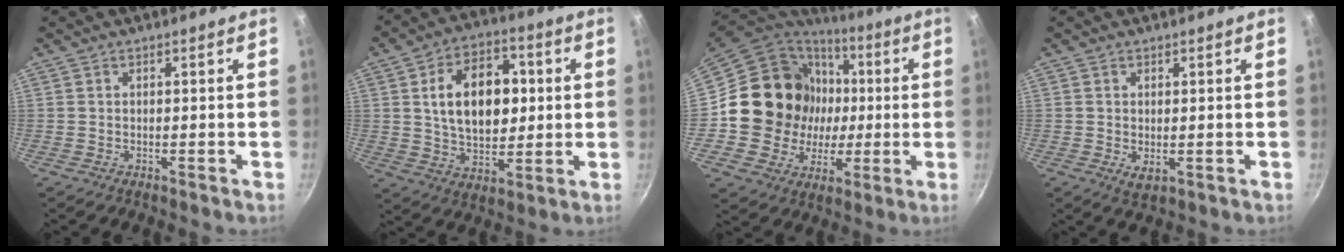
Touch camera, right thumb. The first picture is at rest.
{"total": 16.3, "force": [2.5, 10.8, 12.0], "torque": [-0.154, 0.003, 0.040]}
{"total": 20.9, "force": [1.3, 19.0, 8.6], "torque": [-0.136, 0.025, 0.033]}
{"total": 2.3, "force": [0.2, 1.4, 1.8], "torque": [-0.029, -0.010, 0.005]}